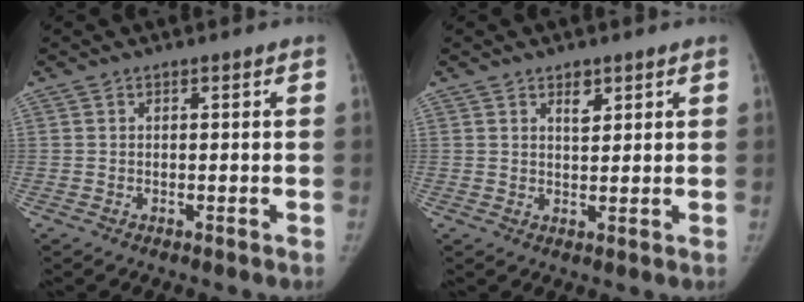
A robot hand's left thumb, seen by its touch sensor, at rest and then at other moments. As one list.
[{"total": 2.7, "force": [1.6, 1.6, 1.6], "torque": [-0.010, -0.010, 0.027]}]